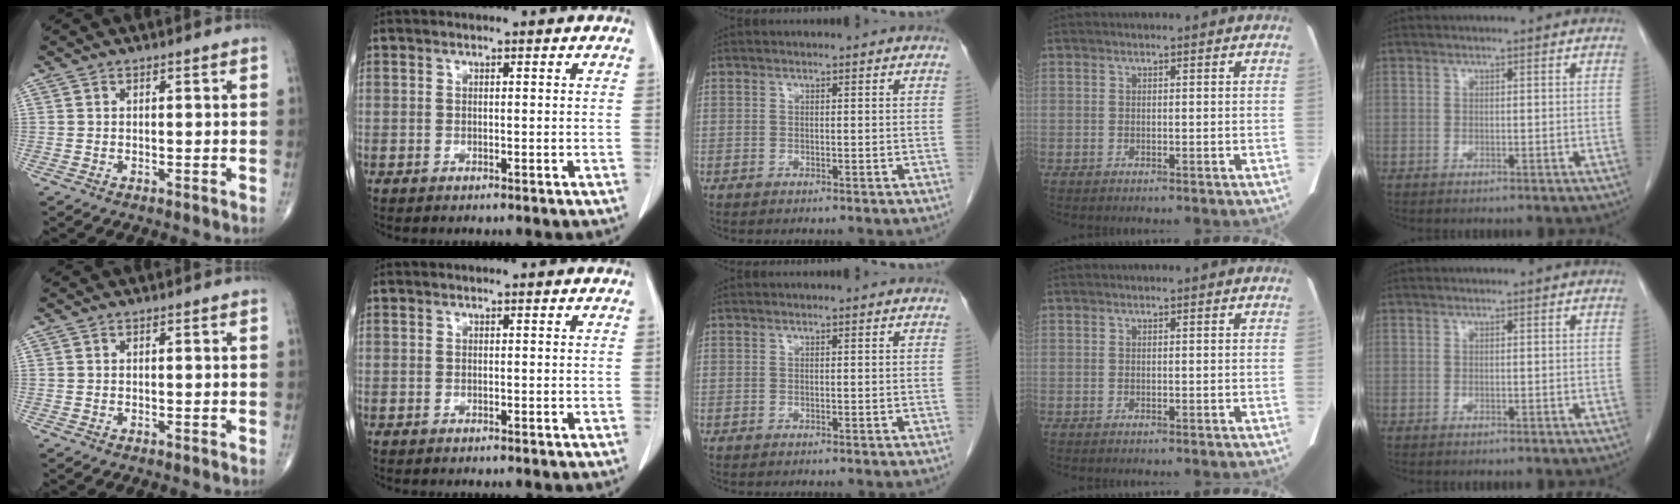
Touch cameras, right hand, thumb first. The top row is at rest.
{}